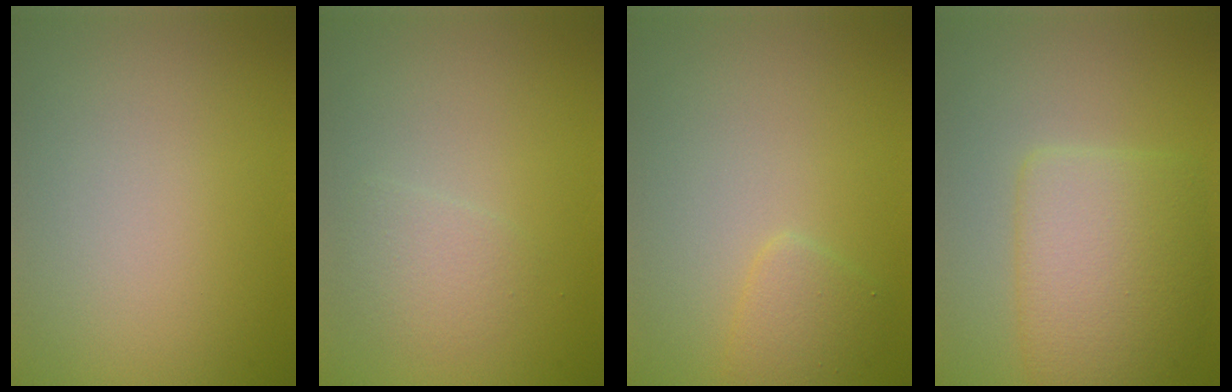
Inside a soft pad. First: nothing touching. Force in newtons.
{"total": 1.6, "press": 1.6, "slide": 0.1}
{"total": 1.6, "press": 1.6, "slide": 0.1}
{"total": 5.7, "press": 5.7, "slide": 0.2}